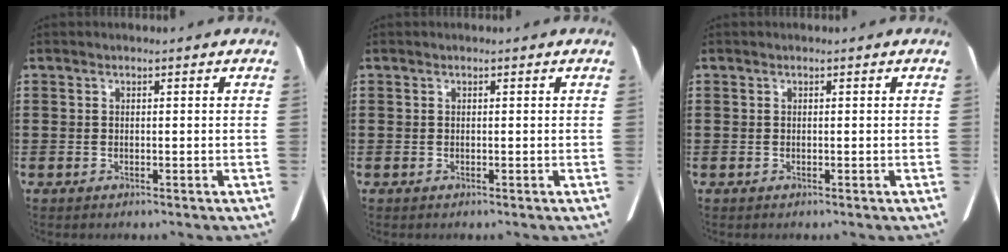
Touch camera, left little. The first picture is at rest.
{"total": 0.0}
{"total": 0.0}